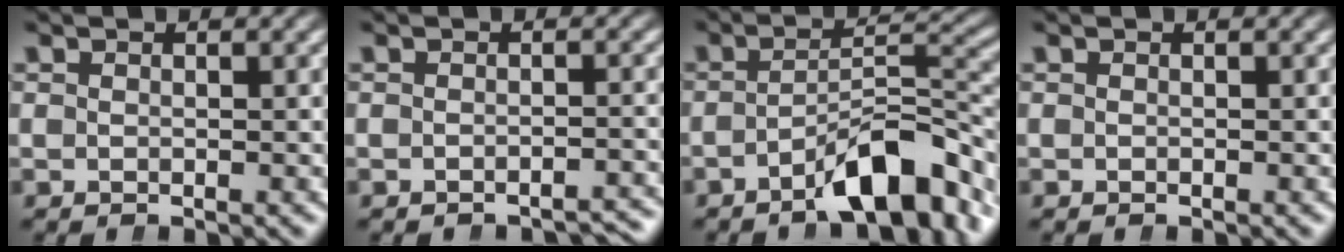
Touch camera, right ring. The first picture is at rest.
{"total": 2.2, "force": [-2.2, 0.0, -0.1], "torque": [0.006, -0.004, -0.031]}
{"total": 8.6, "force": [-4.9, 2.4, 6.6], "torque": [-0.070, -0.012, -0.061]}
{"total": 0.0}